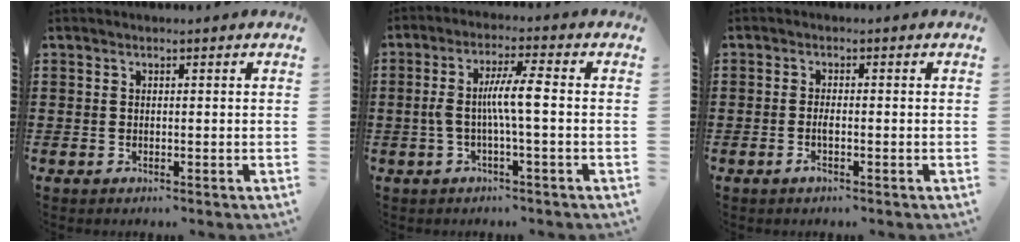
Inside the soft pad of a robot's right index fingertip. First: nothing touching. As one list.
[{"total": 6.3, "force": [-0.5, 0.6, 6.3], "torque": [-0.130, -0.004, -0.020]}, {"total": 1.5, "force": [-0.7, 0.3, 1.3], "torque": [-0.024, 0.000, -0.013]}]